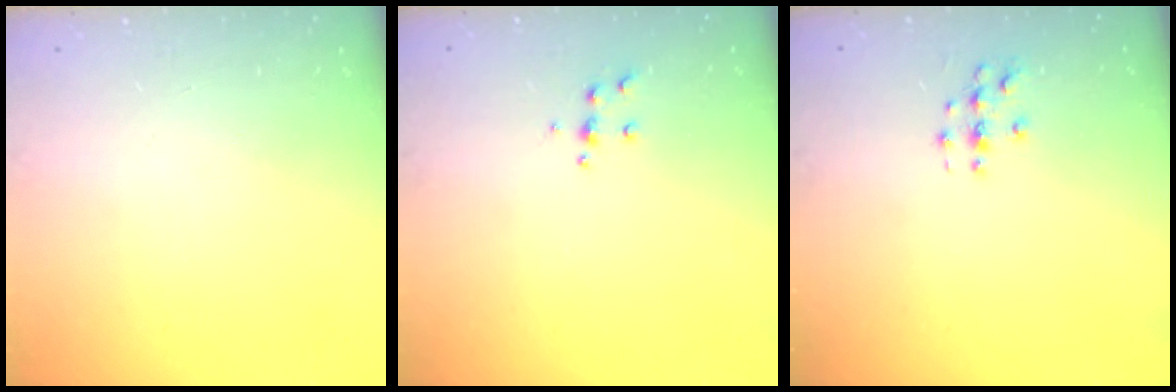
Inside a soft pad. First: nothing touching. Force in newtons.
{"total": 4.8, "press": 4.7, "slide": 0.6}
{"total": 2.8, "press": 2.8, "slide": 0.3}